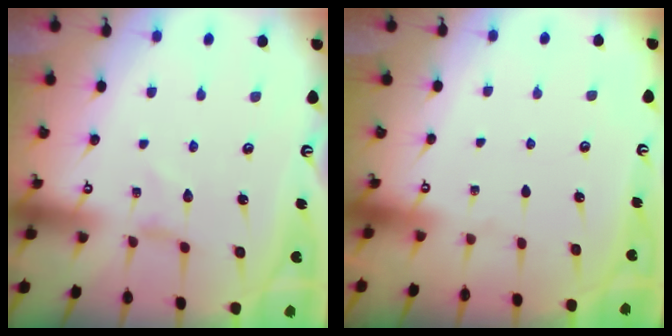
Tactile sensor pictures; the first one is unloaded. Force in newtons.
{"total": 0.0}